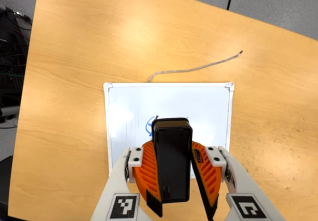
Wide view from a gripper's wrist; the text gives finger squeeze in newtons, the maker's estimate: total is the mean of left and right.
{"total": 8.5, "left": 8.8, "right": 8.3}